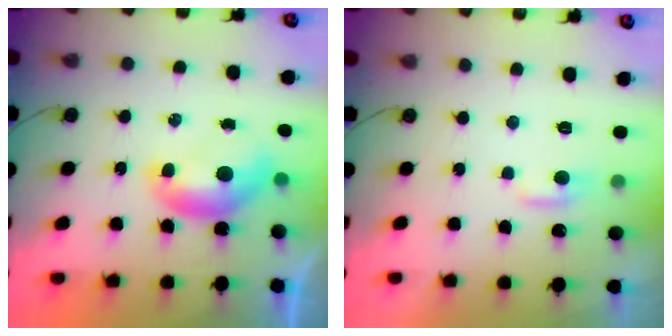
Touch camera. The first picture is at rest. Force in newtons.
{"total": 2.2, "press": 2.1, "slide": 0.4}